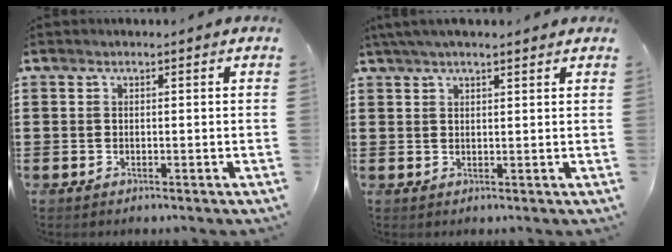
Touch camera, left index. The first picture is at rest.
{"total": 2.7, "force": [2.1, 0.4, 1.7], "torque": [-0.036, 0.006, 0.040]}